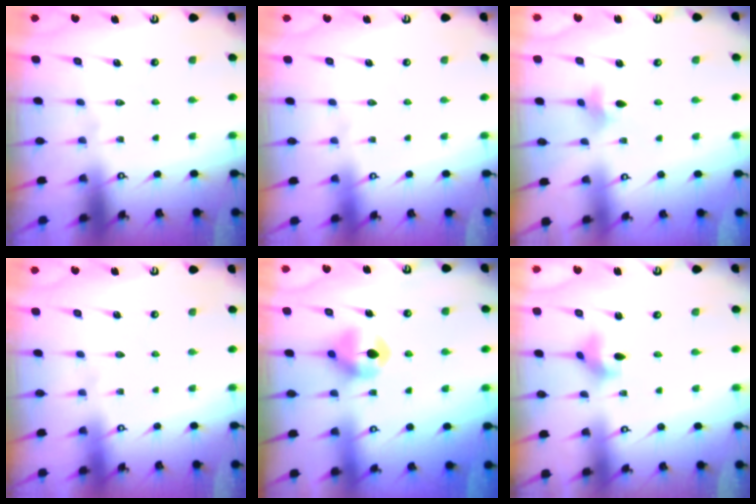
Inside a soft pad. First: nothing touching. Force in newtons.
{"total": 0.0}
{"total": 4.2, "press": 4.1, "slide": 1.0}
{"total": 0.0}
{"total": 7.3, "press": 7.3, "slide": 0.4}
{"total": 3.8, "press": 3.7, "slide": 0.6}